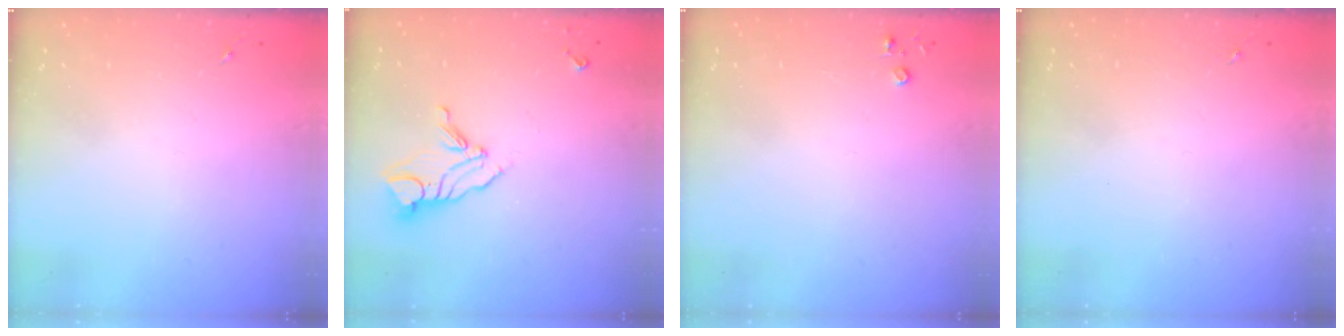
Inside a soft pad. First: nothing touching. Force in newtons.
{"total": 10.7, "press": 10.6, "slide": 1.0}
{"total": 2.8, "press": 2.8, "slide": 0.3}
{"total": 0.0}